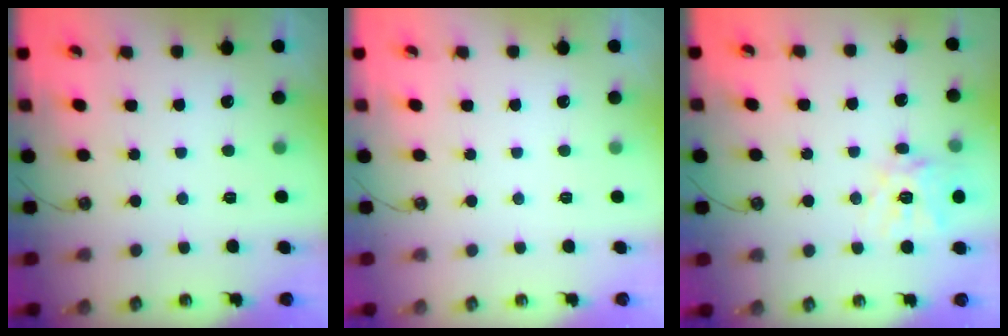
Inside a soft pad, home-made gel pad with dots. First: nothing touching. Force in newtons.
{"total": 0.0}
{"total": 12.9, "press": 12.8, "slide": 1.7}